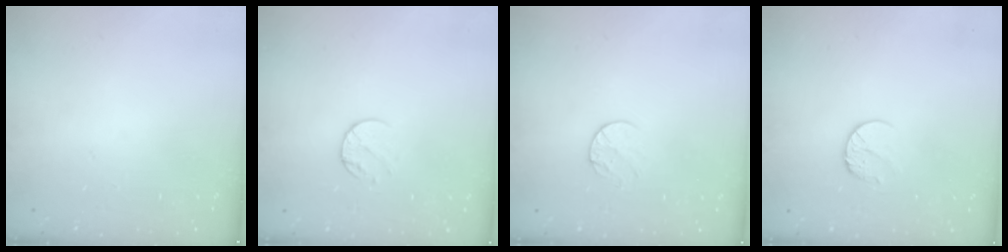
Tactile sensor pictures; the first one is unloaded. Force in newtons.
{"total": 6.5, "press": 6.5, "slide": 0.6}
{"total": 5.6, "press": 5.6, "slide": 0.5}
{"total": 7.1, "press": 7.1, "slide": 0.8}